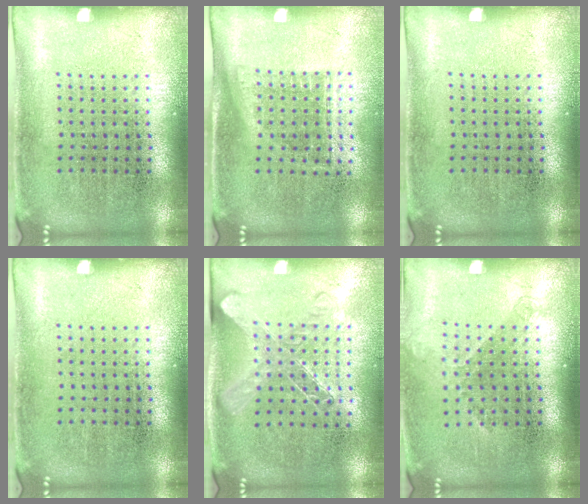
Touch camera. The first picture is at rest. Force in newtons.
{"total": 1.2, "press": 0.9, "slide": 0.7}
{"total": 0.0}
{"total": 0.0}
{"total": 1.4, "press": 1.2, "slide": 0.7}
{"total": 1.2, "press": 0.9, "slide": 0.8}